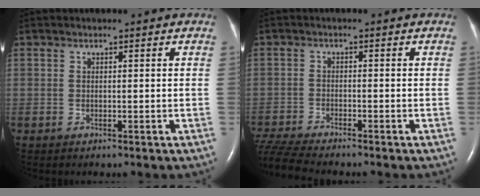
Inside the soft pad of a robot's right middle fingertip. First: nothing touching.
{"total": 7.9, "force": [-7.3, 0.1, 2.9], "torque": [-0.062, -0.017, -0.133]}